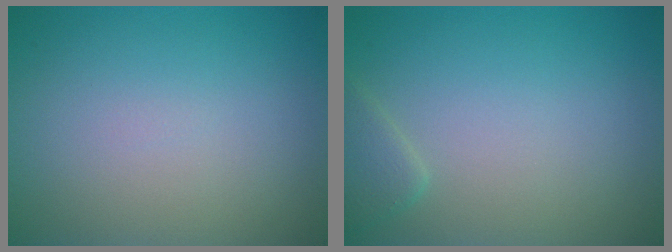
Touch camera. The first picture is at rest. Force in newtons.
{"total": 0.9, "press": 0.9, "slide": 0.1}